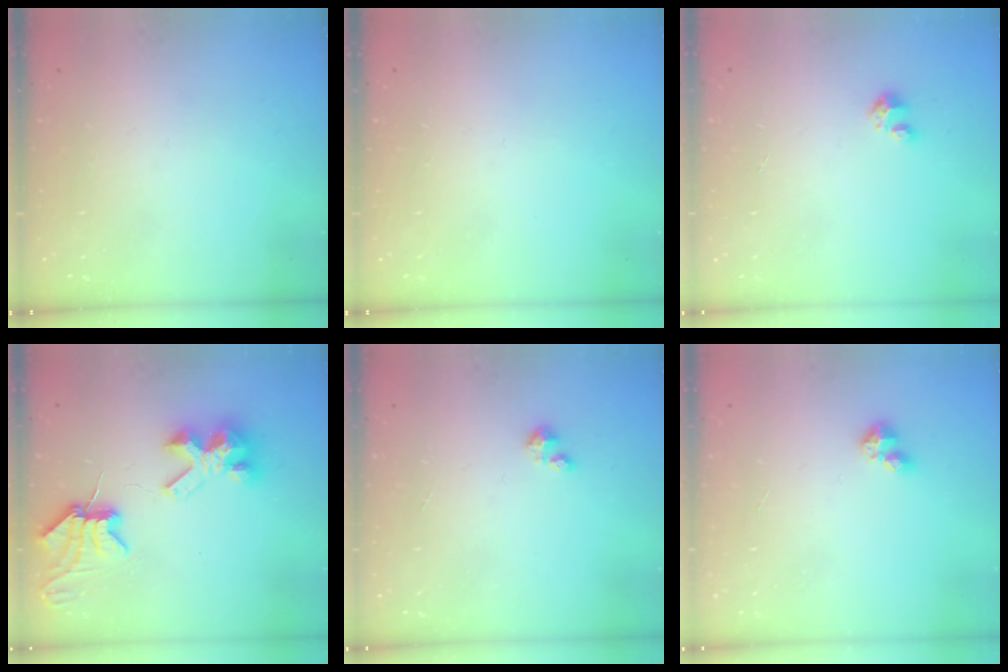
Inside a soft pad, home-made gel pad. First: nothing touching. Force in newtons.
{"total": 0.0}
{"total": 1.8, "press": 1.8, "slide": 0.1}
{"total": 8.8, "press": 8.8, "slide": 1.1}
{"total": 1.2, "press": 1.2, "slide": 0.2}
{"total": 2.8, "press": 2.8, "slide": 0.2}